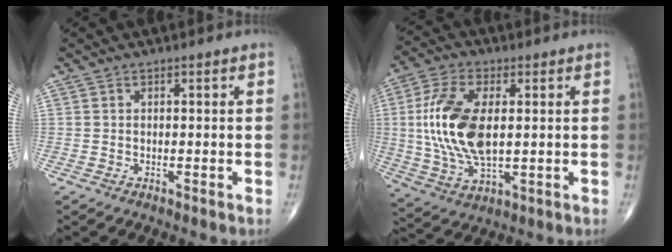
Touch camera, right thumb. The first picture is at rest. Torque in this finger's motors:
{"motor_torque": [1.71, 2.38, 1.85, 0.40, 0.18]}